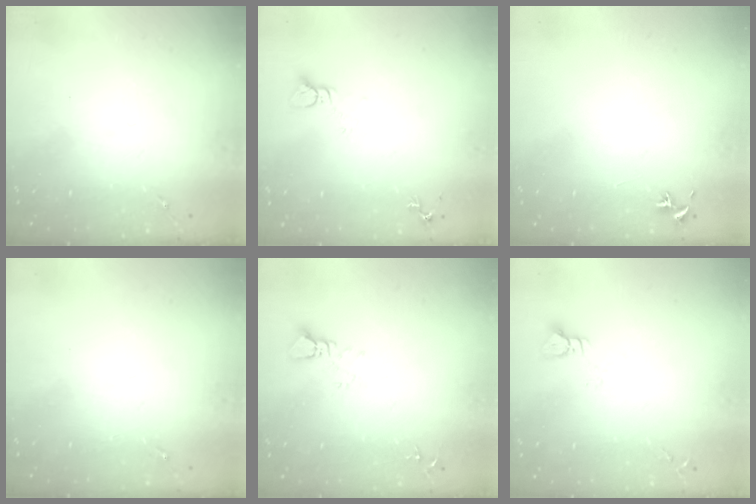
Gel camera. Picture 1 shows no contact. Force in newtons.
{"total": 3.0, "press": 3.0, "slide": 0.2}
{"total": 0.8, "press": 0.7, "slide": 0.3}
{"total": 0.0}
{"total": 3.4, "press": 3.4, "slide": 0.2}
{"total": 3.0, "press": 3.0, "slide": 0.3}